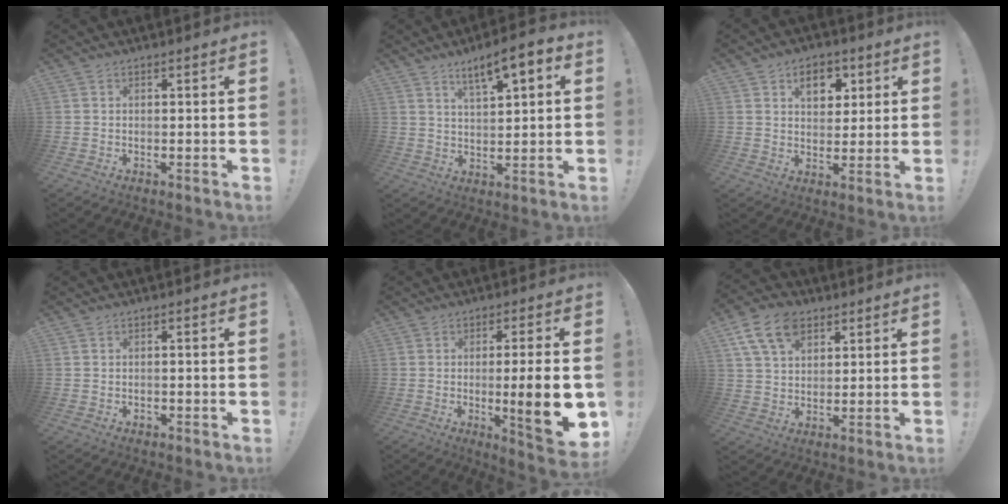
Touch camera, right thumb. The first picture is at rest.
{"total": 8.5, "force": [4.9, 2.1, 6.6], "torque": [-0.102, -0.024, 0.080]}
{"total": 8.7, "force": [4.1, 6.1, 4.7], "torque": [-0.056, -0.007, 0.072]}
{"total": 0.6, "force": [-0.5, 0.4, 0.1], "torque": [0.000, 0.003, -0.009]}
{"total": 14.0, "force": [-2.1, 1.9, 13.7], "torque": [-0.188, -0.003, -0.025]}
{"total": 12.6, "force": [6.6, 8.2, 7.0], "torque": [-0.129, -0.018, 0.125]}